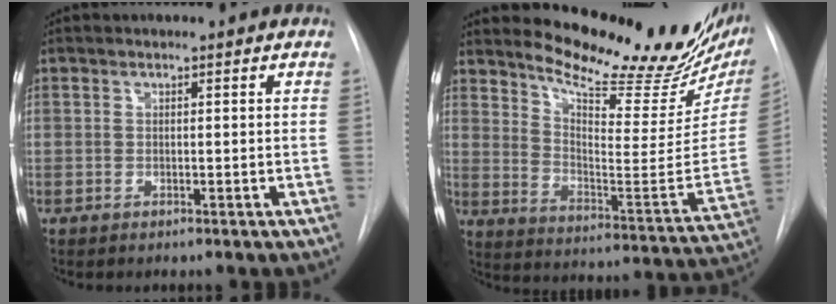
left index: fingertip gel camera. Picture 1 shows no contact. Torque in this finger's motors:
{"motor_torque": [0.65, -0.86, 0.07, 0.00]}